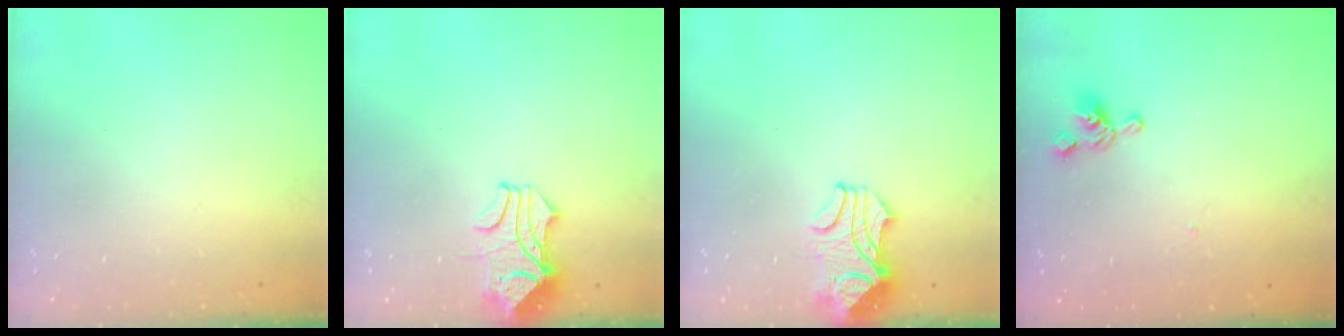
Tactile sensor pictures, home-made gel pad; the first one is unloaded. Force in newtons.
{"total": 1.7, "press": 1.2, "slide": 1.1}
{"total": 2.5, "press": 2.3, "slide": 1.0}
{"total": 5.4, "press": 5.4, "slide": 0.5}